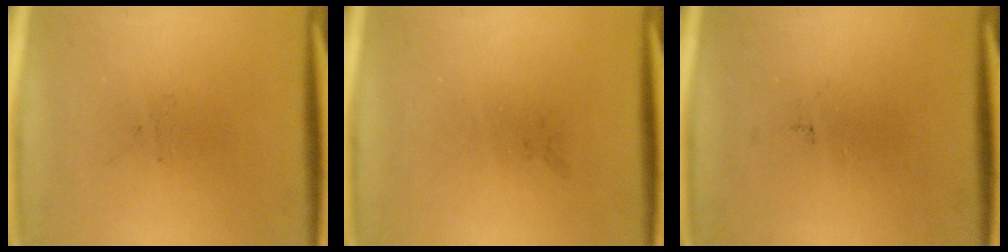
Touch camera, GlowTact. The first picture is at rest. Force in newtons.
{"total": 0.0}
{"total": 0.0}